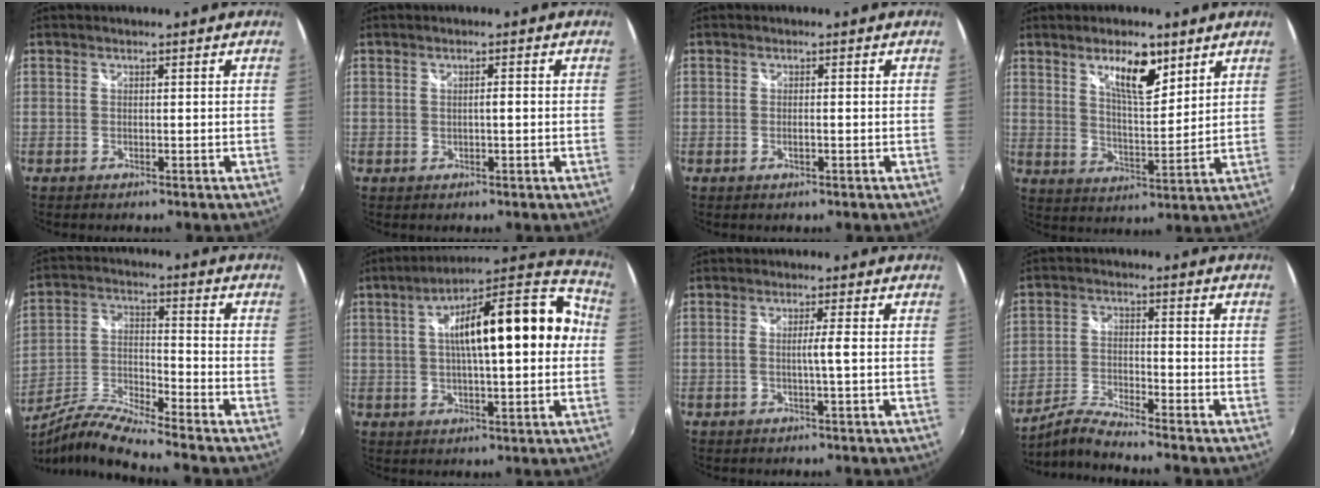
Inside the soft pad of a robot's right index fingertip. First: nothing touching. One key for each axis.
{"total": 1.5, "fx": 0.0, "fy": 0.2, "fz": 1.4, "tx": -0.022, "ty": 0.000, "tz": -0.001}
{"total": 1.0, "fx": -0.4, "fy": 0.2, "fz": 0.9, "tx": -0.018, "ty": -0.001, "tz": -0.007}
{"total": 9.3, "fx": 5.7, "fy": 2.9, "fz": 6.8, "tx": -0.107, "ty": -0.002, "tz": 0.100}
{"total": 11.0, "fx": -9.5, "fy": -0.8, "fz": 5.5, "tx": -0.112, "ty": -0.009, "tz": -0.188}
{"total": 21.0, "fx": 2.6, "fy": 6.2, "fz": 19.9, "tx": -0.312, "ty": 0.038, "tz": 0.032}
{"total": 2.5, "fx": -0.4, "fy": -0.6, "fz": 2.4, "tx": -0.041, "ty": -0.002, "tz": -0.010}
{"total": 6.5, "fx": -6.1, "fy": -1.1, "fz": 2.0, "tx": -0.058, "ty": 0.002, "tz": -0.122}